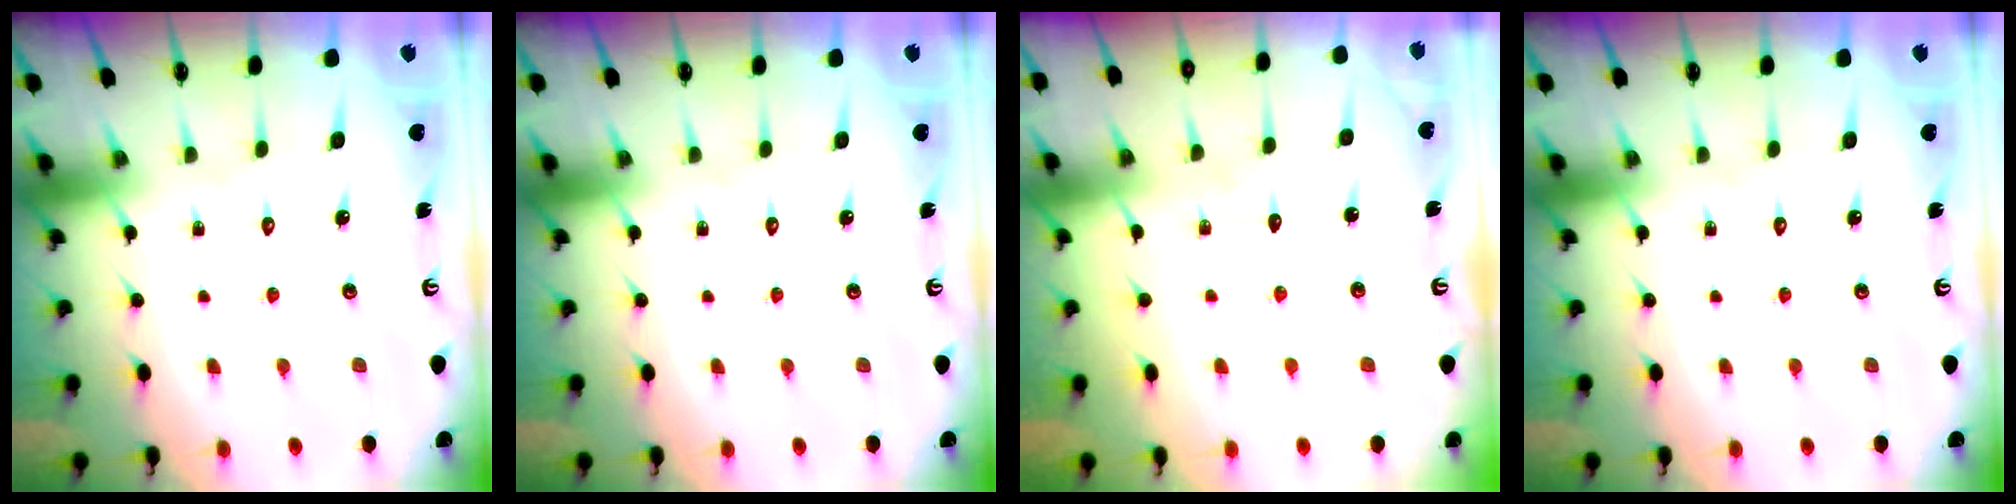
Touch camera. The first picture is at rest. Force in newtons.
{"total": 0.0}
{"total": 3.6, "press": 3.6, "slide": 0.4}
{"total": 0.0}